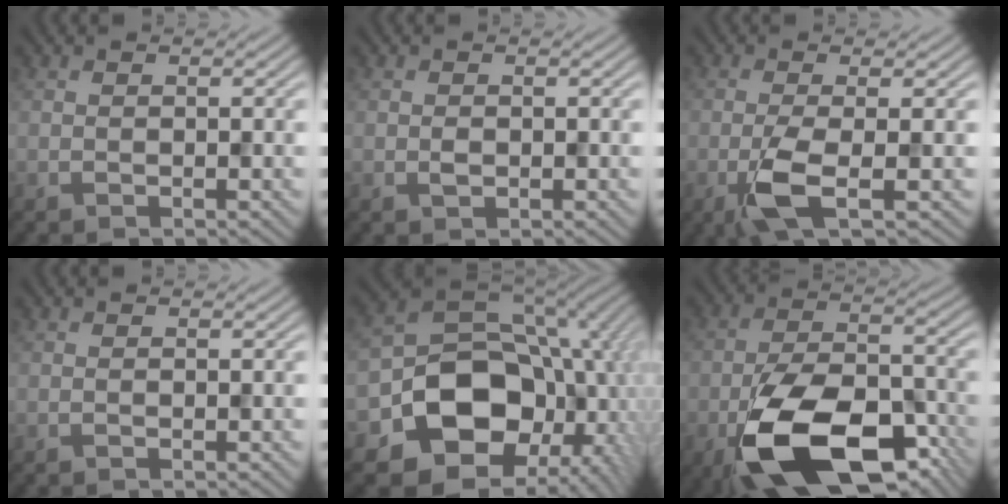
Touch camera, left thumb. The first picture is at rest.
{"total": 0.9, "force": [-0.2, 0.6, 0.6], "torque": [-0.011, -0.003, -0.005]}
{"total": 4.8, "force": [-1.6, 0.8, 4.5], "torque": [-0.095, -0.001, -0.040]}
{"total": 0.0}
{"total": 17.5, "force": [-4.6, 13.5, 10.2], "torque": [-0.186, -0.052, -0.062]}
{"total": 17.3, "force": [-8.8, 8.4, 12.3], "torque": [-0.235, -0.025, -0.159]}